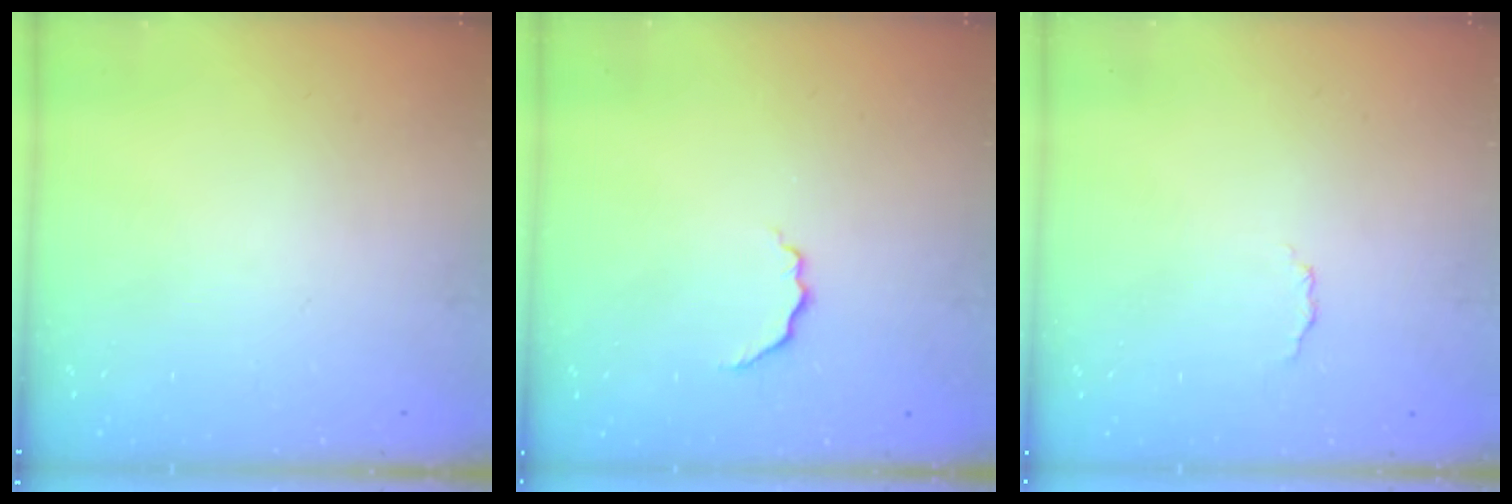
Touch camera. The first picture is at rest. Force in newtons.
{"total": 3.8, "press": 3.7, "slide": 0.9}
{"total": 2.9, "press": 2.8, "slide": 0.7}